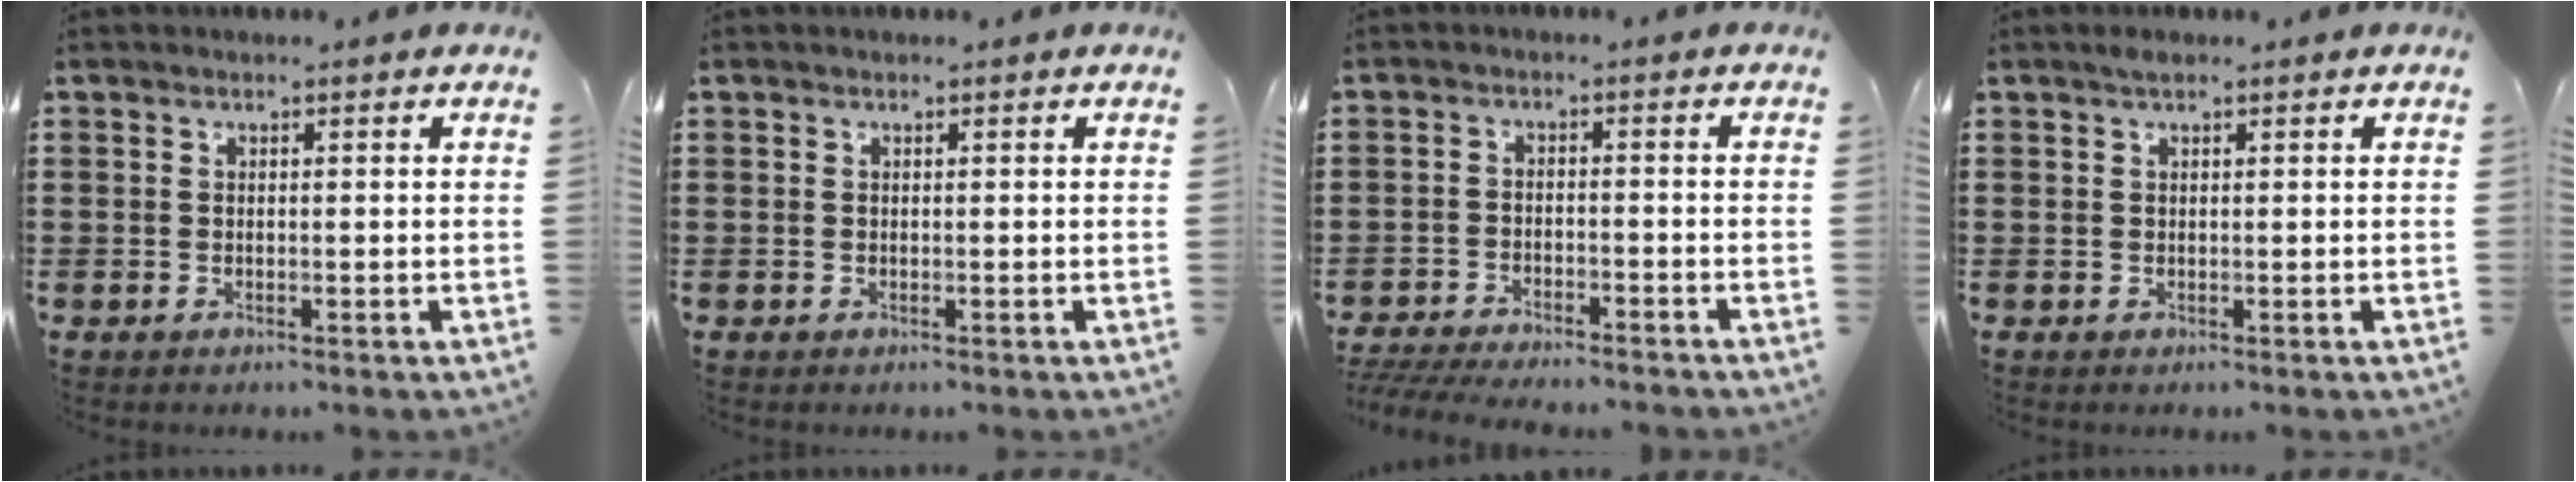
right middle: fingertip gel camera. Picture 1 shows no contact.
{"total": 0.0}
{"total": 4.3, "force": [-4.2, 0.2, 0.9], "torque": [-0.029, -0.007, -0.090]}
{"total": 0.5, "force": [0.3, 0.2, 0.4], "torque": [-0.009, 0.003, 0.005]}